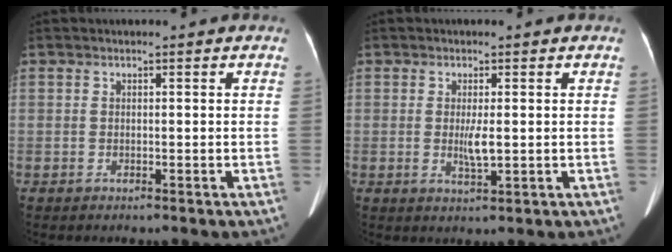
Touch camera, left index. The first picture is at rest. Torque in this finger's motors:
{"motor_torque": [0.73, 0.08, 0.25, 0.08]}